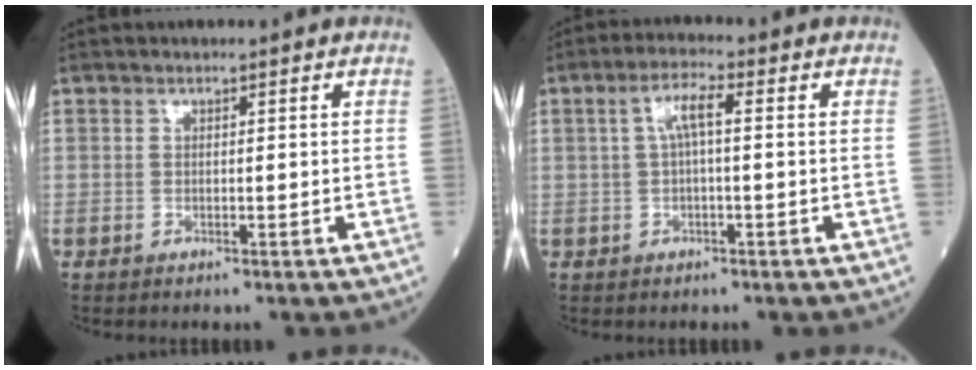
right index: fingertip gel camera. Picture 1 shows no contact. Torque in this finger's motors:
{"motor_torque": [0.30, 0.20, 0.16, 0.05]}